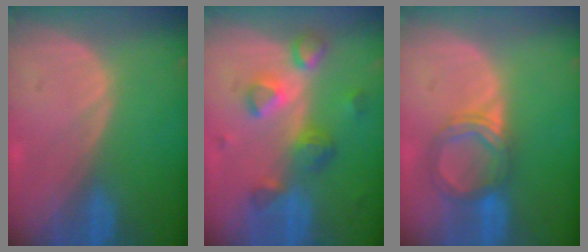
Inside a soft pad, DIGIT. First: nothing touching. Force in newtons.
{"total": 7.7, "press": 6.9, "slide": 3.5}
{"total": 5.5, "press": 5.2, "slide": 1.8}